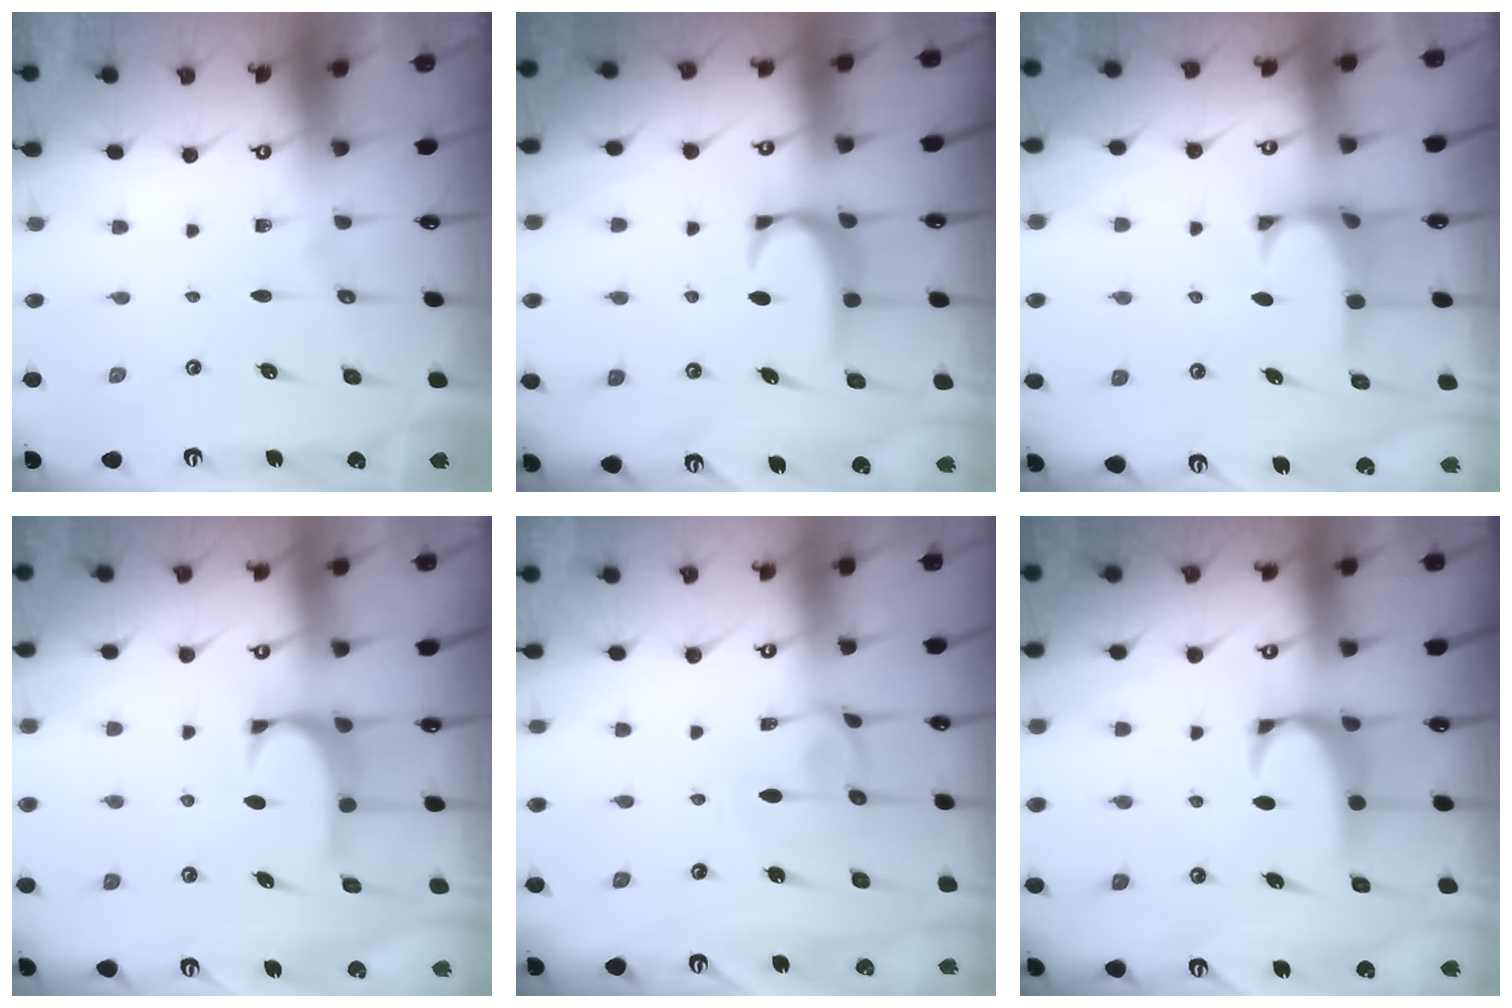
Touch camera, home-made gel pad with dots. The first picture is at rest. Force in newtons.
{"total": 2.1, "press": 2.1, "slide": 0.5}
{"total": 1.1, "press": 0.9, "slide": 0.6}
{"total": 1.3, "press": 1.1, "slide": 0.6}
{"total": 2.0, "press": 1.9, "slide": 0.5}
{"total": 2.0, "press": 1.9, "slide": 0.6}